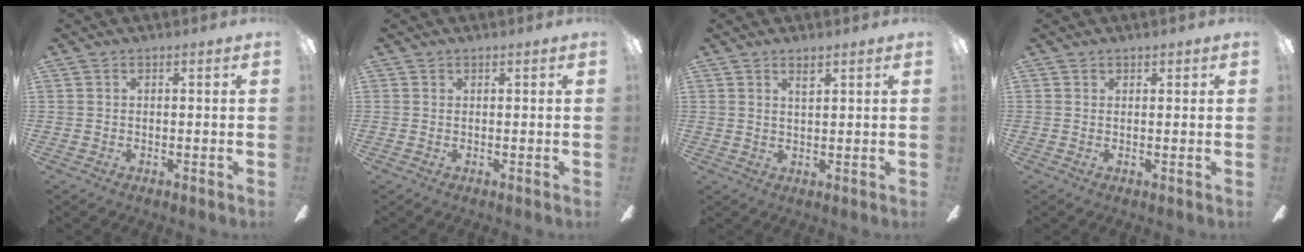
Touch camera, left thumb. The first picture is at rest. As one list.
[{"total": 0.0}, {"total": 2.4, "force": [1.7, 0.5, 1.6], "torque": [-0.028, -0.002, 0.028]}, {"total": 0.8, "force": [0.7, 0.3, 0.3], "torque": [0.001, -0.002, 0.010]}]